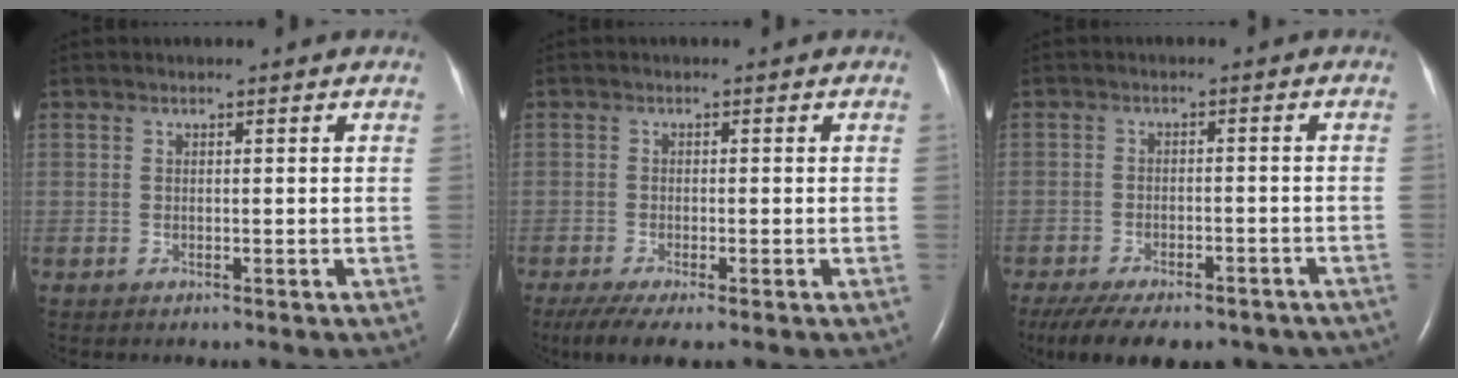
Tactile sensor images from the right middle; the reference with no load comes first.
{"total": 5.7, "force": [-3.8, 1.1, 4.0], "torque": [-0.074, -0.017, -0.063]}
{"total": 18.9, "force": [-14.8, 7.5, 9.0], "torque": [-0.172, -0.014, -0.190]}